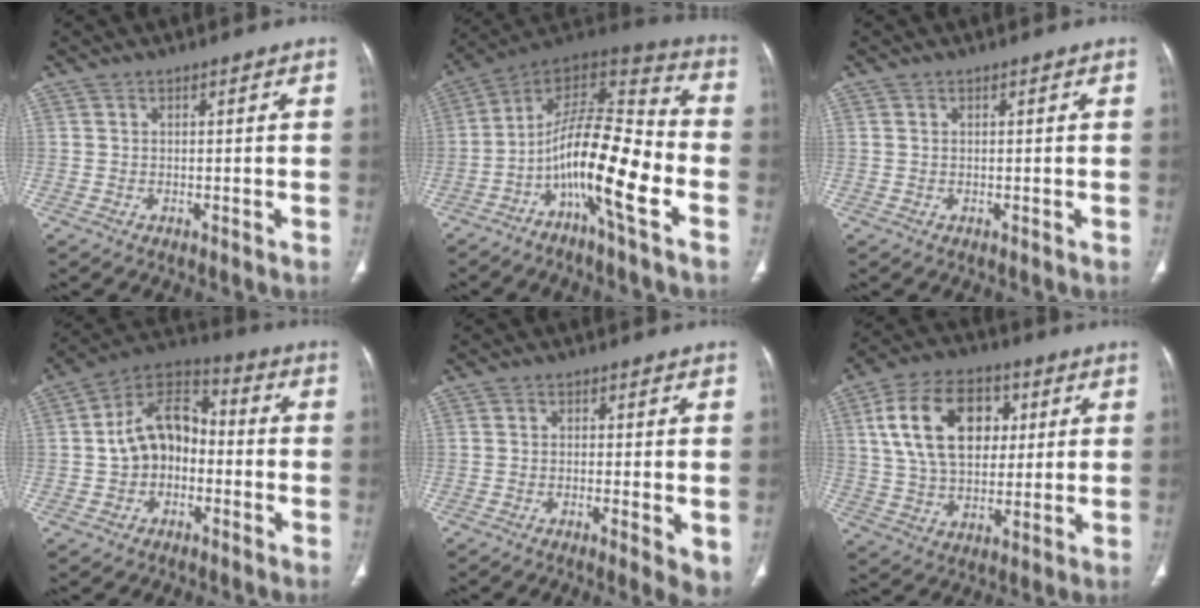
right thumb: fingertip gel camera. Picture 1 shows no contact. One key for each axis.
{"total": 18.5, "fx": -6.9, "fy": 4.4, "fz": 16.6, "tx": -0.287, "ty": 0.075, "tz": -0.123}
{"total": 0.0}
{"total": 12.4, "fx": -1.4, "fy": 9.0, "fz": 8.4, "tx": -0.118, "ty": 0.044, "tz": -0.041}
{"total": 5.2, "fx": -1.3, "fy": 1.2, "fz": 4.9, "tx": -0.076, "ty": -0.011, "tz": -0.023}
{"total": 17.7, "fx": 4.7, "fy": 11.6, "fz": 12.5, "tx": -0.195, "ty": 0.004, "tz": 0.084}